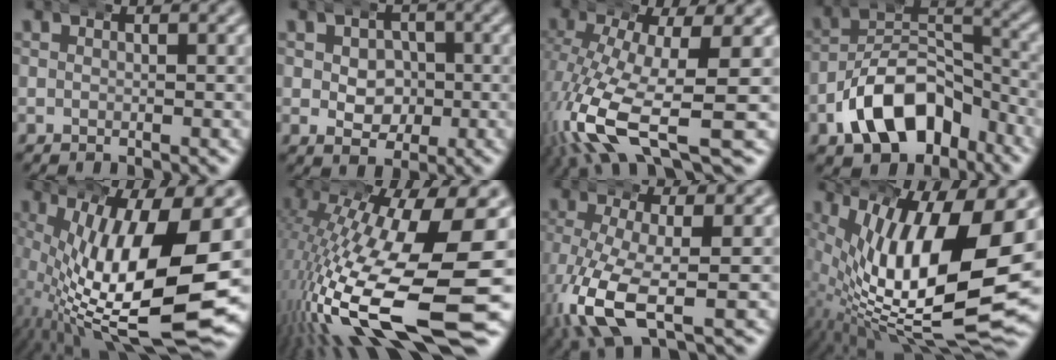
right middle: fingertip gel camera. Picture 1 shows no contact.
{"total": 4.2, "force": [-0.3, 3.7, 1.9], "torque": [-0.020, -0.020, -0.004]}
{"total": 8.1, "force": [-3.5, 2.4, 6.9], "torque": [-0.144, -0.041, -0.037]}
{"total": 8.4, "force": [-4.4, 5.0, 5.0], "torque": [-0.067, -0.005, -0.078]}
{"total": 16.4, "force": [-3.1, 6.6, 14.7], "torque": [-0.250, -0.046, -0.017]}
{"total": 16.2, "force": [-4.8, 5.8, 14.3], "torque": [-0.239, -0.034, -0.055]}
{"total": 6.9, "force": [-2.0, 2.9, 5.9], "torque": [-0.144, -0.037, -0.014]}
{"total": 18.0, "force": [-1.8, 7.8, 16.1], "torque": [-0.261, -0.029, -0.003]}